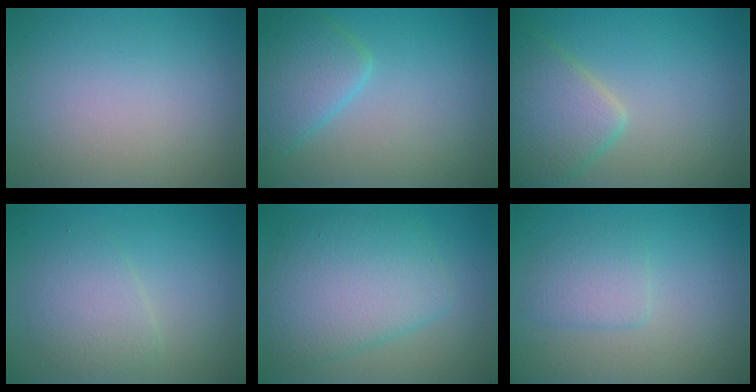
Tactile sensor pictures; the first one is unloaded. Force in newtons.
{"total": 4.2, "press": 4.1, "slide": 0.2}
{"total": 4.9, "press": 4.9, "slide": 0.3}
{"total": 2.8, "press": 2.8, "slide": 0.1}
{"total": 6.8, "press": 6.8, "slide": 0.2}
{"total": 2.1, "press": 2.1, "slide": 0.0}